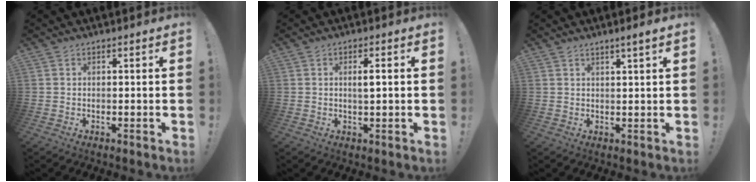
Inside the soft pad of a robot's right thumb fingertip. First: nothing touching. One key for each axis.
{"total": 2.2, "fx": 0.7, "fy": 0.3, "fz": 2.1, "tx": -0.026, "ty": -0.006, "tz": 0.007}
{"total": 2.8, "fx": 1.8, "fy": -0.1, "fz": 2.1, "tx": -0.033, "ty": -0.009, "tz": 0.027}